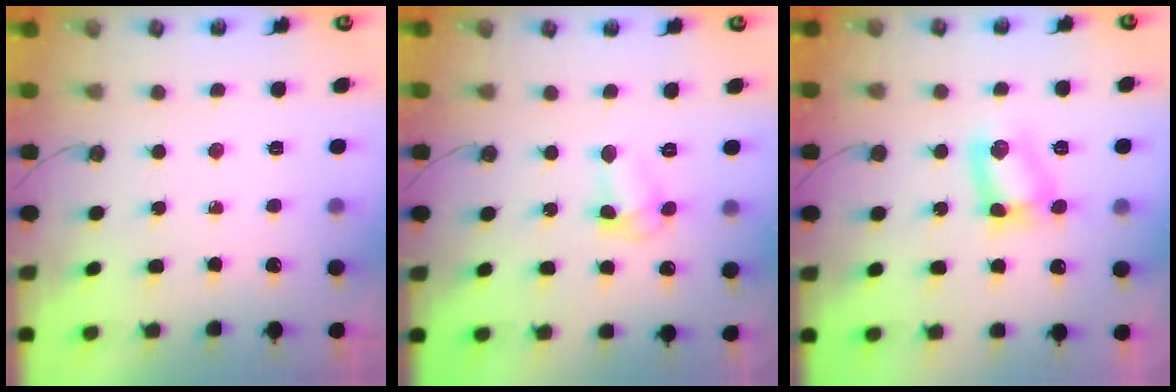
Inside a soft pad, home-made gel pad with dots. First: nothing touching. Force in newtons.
{"total": 6.5, "press": 6.5, "slide": 0.5}
{"total": 7.5, "press": 6.5, "slide": 3.7}